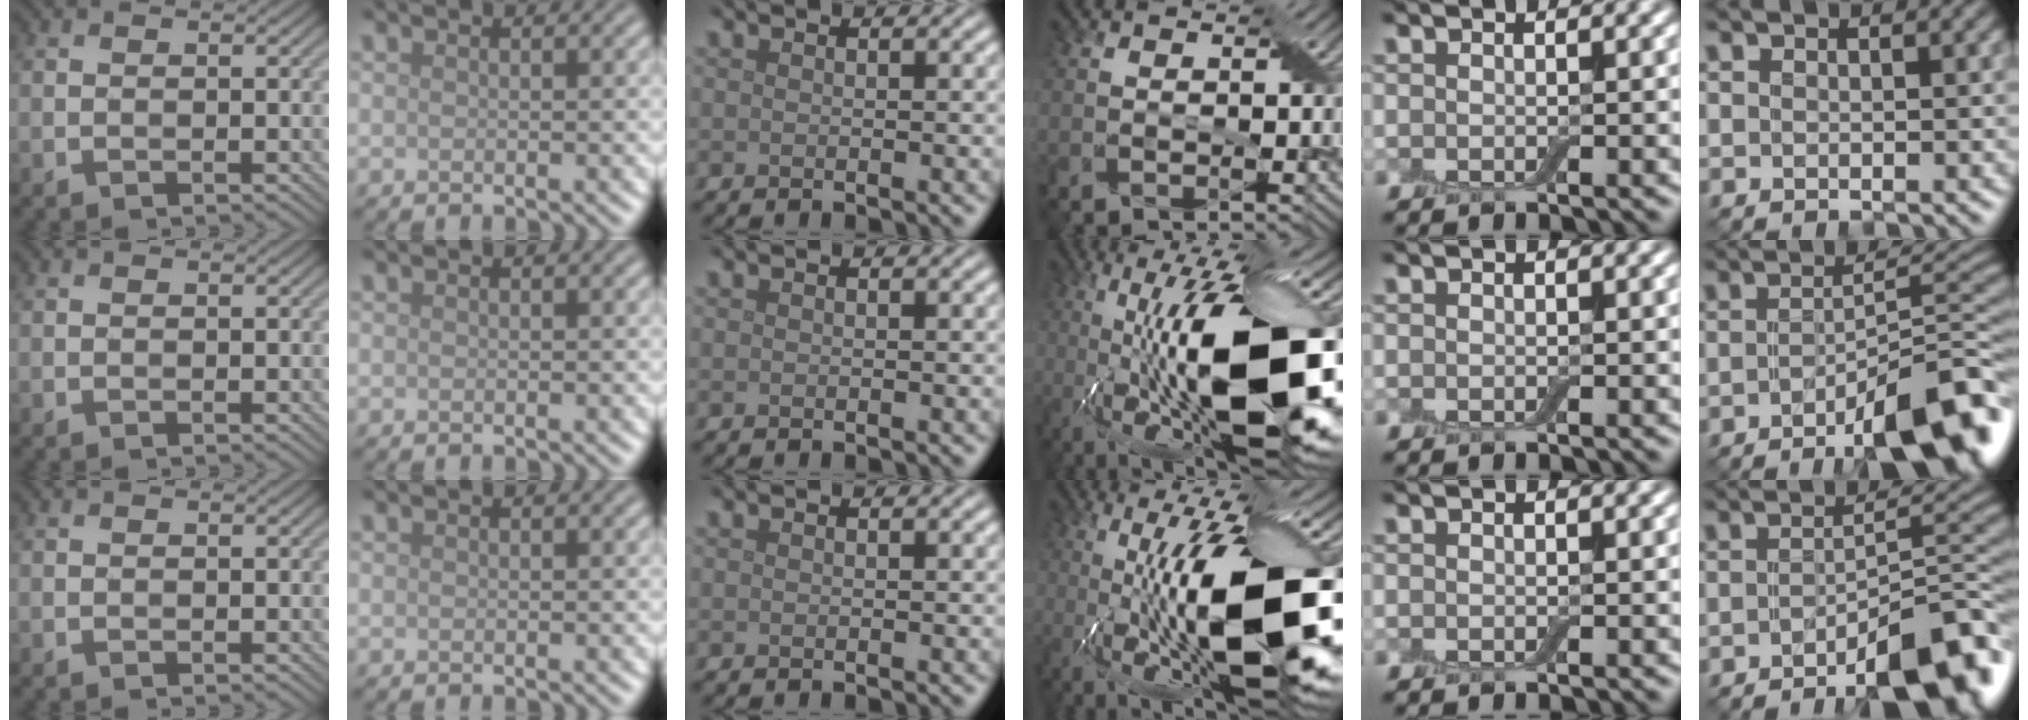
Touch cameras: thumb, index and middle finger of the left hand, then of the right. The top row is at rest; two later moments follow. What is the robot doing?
{"motion": "close", "object": "airpods case & airpods"}